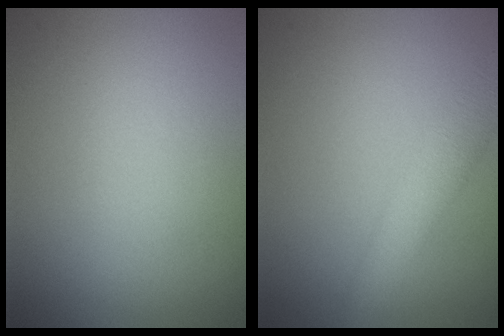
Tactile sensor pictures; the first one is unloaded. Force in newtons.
{"total": 3.8, "press": 3.8, "slide": 0.2}